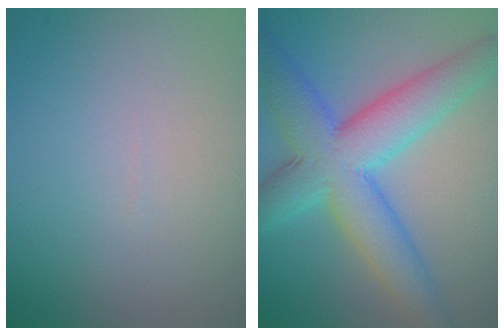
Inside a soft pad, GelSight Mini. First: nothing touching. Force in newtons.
{"total": 9.2, "press": 9.2, "slide": 0.2}